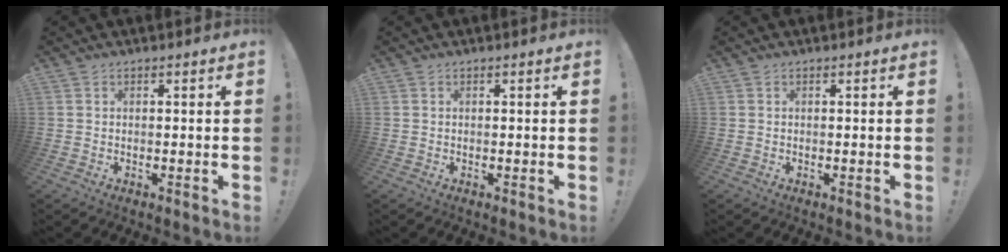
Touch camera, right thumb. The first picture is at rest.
{"total": 0.0}
{"total": 0.0}